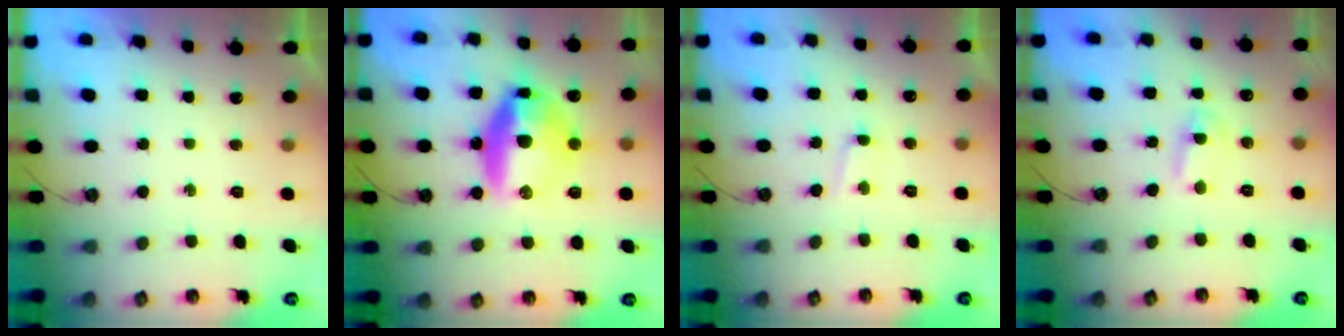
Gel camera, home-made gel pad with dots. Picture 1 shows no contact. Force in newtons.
{"total": 16.8, "press": 16.3, "slide": 4.2}
{"total": 1.7, "press": 1.7, "slide": 0.3}
{"total": 2.9, "press": 2.9, "slide": 0.4}